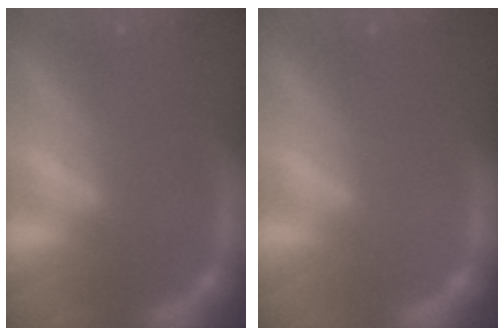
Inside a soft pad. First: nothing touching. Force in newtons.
{"total": 0.0}